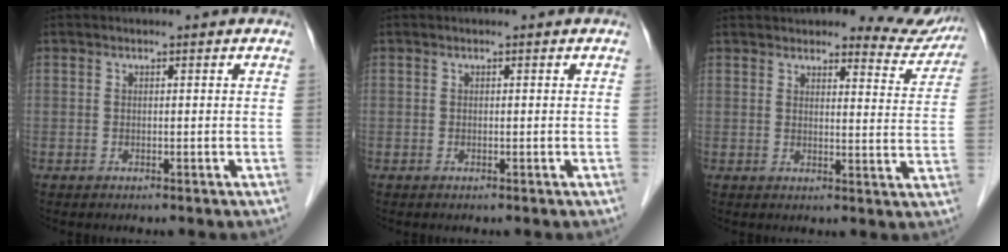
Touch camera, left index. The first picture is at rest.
{"total": 0.0}
{"total": 8.7, "force": [8.2, 2.2, 1.7], "torque": [-0.001, -0.018, 0.079]}